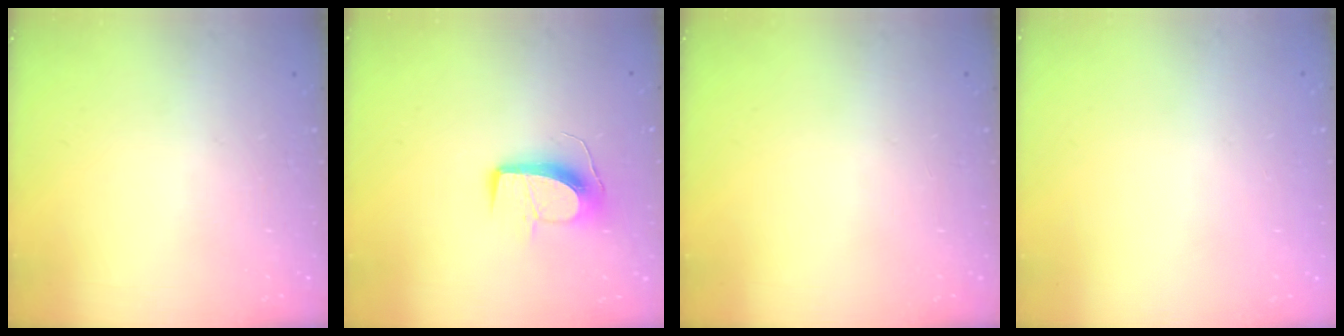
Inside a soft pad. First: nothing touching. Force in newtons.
{"total": 10.7, "press": 10.7, "slide": 0.4}
{"total": 0.0}
{"total": 0.0}